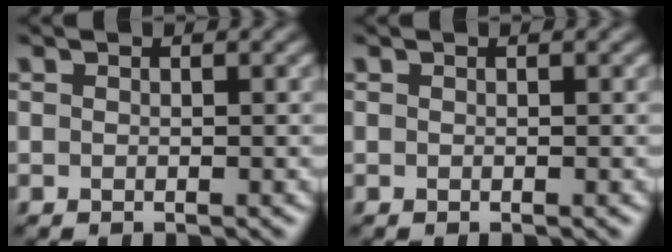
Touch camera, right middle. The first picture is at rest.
{"total": 0.0}